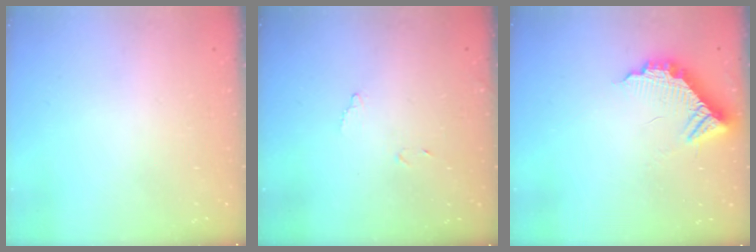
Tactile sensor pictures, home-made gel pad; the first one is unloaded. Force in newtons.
{"total": 7.7, "press": 7.7, "slide": 0.3}
{"total": 10.2, "press": 10.2, "slide": 0.4}